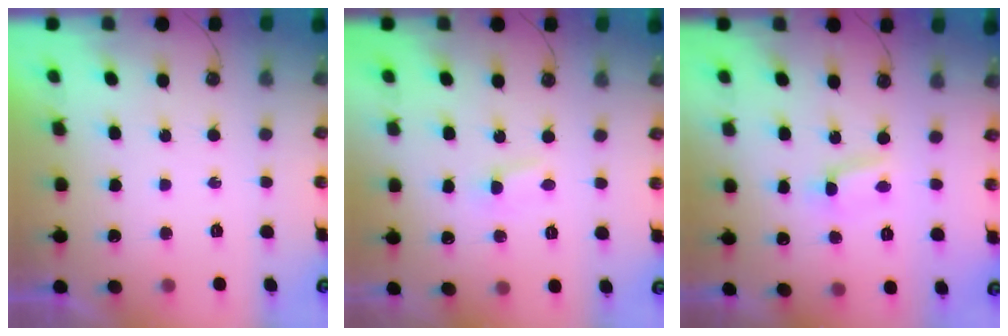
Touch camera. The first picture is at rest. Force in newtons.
{"total": 1.9, "press": 1.9, "slide": 0.3}
{"total": 1.5, "press": 1.5, "slide": 0.3}